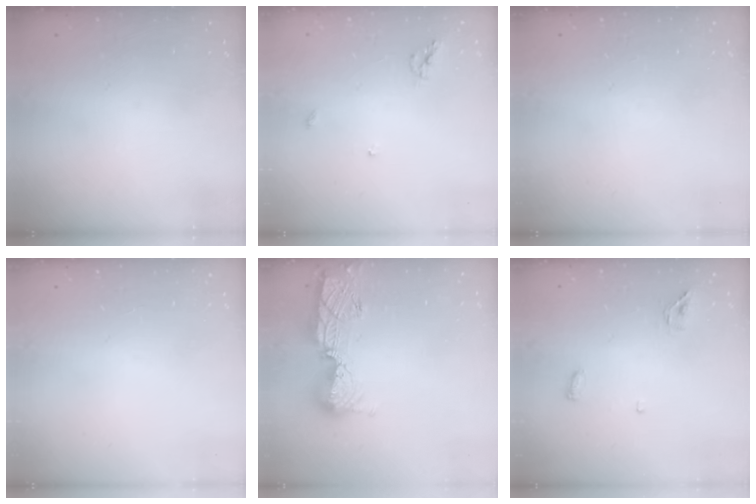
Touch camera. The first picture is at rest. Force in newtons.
{"total": 5.6, "press": 5.6, "slide": 0.7}
{"total": 0.0}
{"total": 0.0}
{"total": 13.9, "press": 13.8, "slide": 1.0}
{"total": 4.4, "press": 4.3, "slide": 0.9}